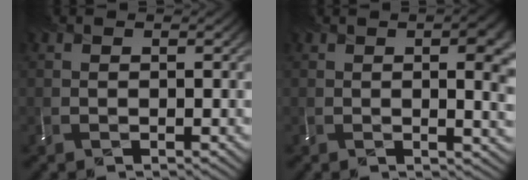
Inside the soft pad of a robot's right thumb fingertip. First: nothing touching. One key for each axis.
{"total": 6.4, "fx": 1.3, "fy": 2.1, "fz": 5.9, "tx": -0.058, "ty": 0.008, "tz": 0.016}